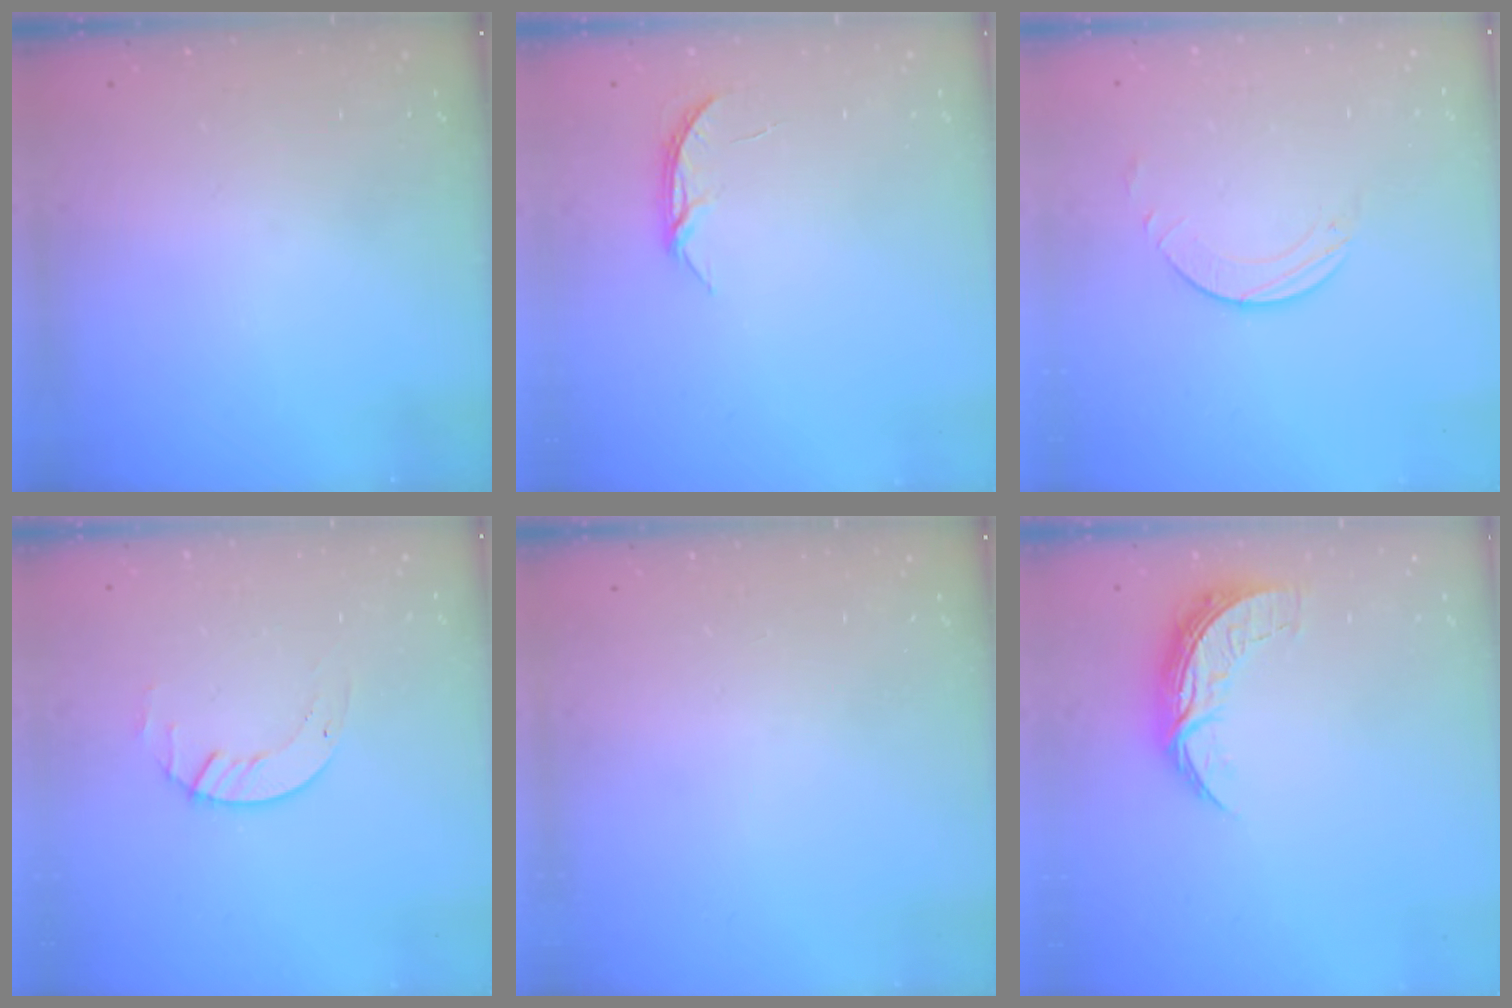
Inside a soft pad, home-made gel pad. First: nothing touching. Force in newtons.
{"total": 4.0, "press": 4.0, "slide": 0.4}
{"total": 1.6, "press": 1.6, "slide": 0.2}
{"total": 2.6, "press": 2.6, "slide": 0.3}
{"total": 0.0}
{"total": 7.5, "press": 7.5, "slide": 0.5}